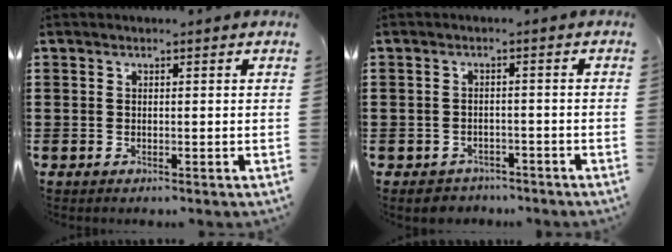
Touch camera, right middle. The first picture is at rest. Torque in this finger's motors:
{"motor_torque": [0.93, -0.40, 0.04, 0.04]}